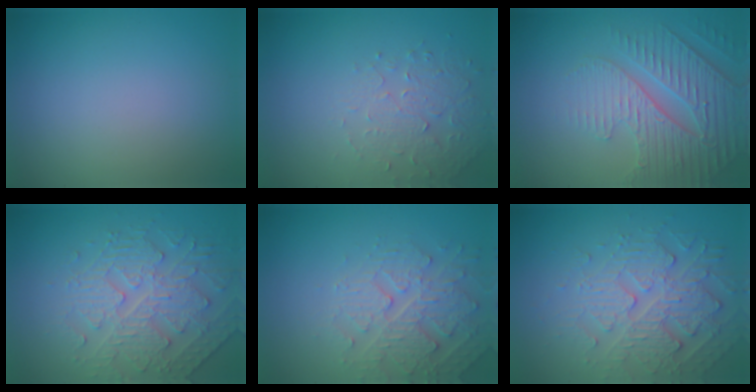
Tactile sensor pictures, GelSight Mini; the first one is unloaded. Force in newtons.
{"total": 1.9, "press": 1.5, "slide": 1.1}
{"total": 4.9, "press": 4.4, "slide": 2.0}
{"total": 4.4, "press": 3.9, "slide": 2.1}
{"total": 4.2, "press": 4.1, "slide": 0.8}
{"total": 4.8, "press": 4.1, "slide": 2.3}